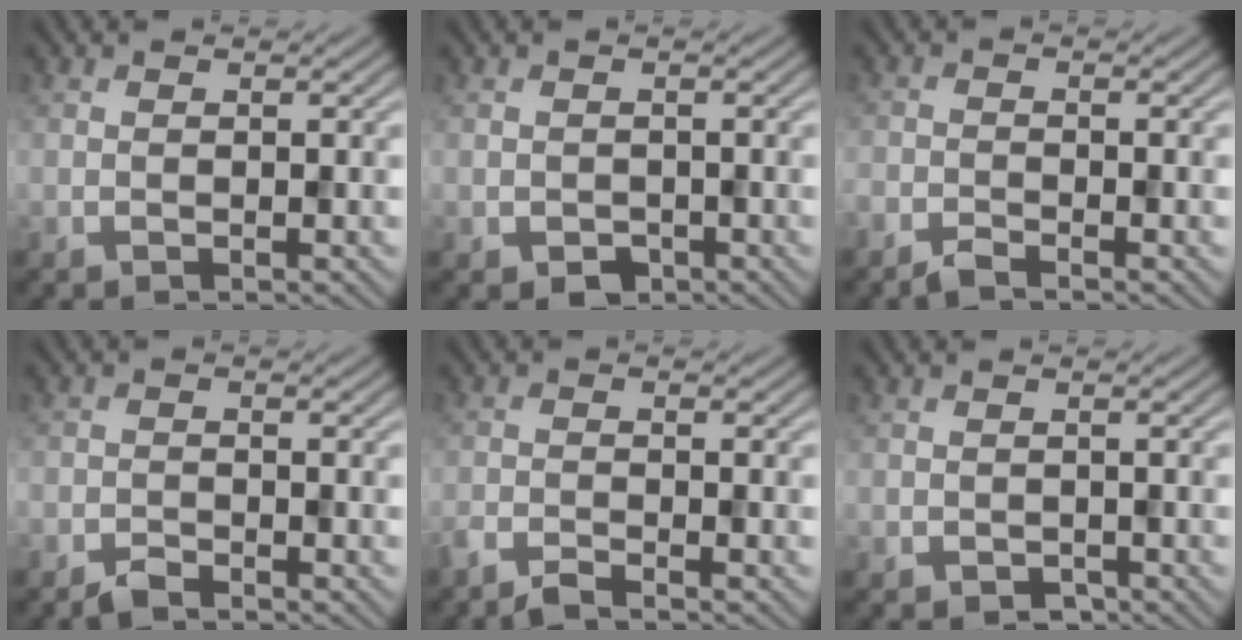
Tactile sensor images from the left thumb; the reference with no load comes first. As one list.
[{"total": 1.7, "force": [-0.8, 1.4, 0.6], "torque": [-0.012, -0.011, -0.014]}, {"total": 1.8, "force": [-1.6, 0.2, 0.8], "torque": [-0.017, -0.002, -0.040]}, {"total": 1.6, "force": [-1.5, 0.4, 0.6], "torque": [-0.009, 0.000, -0.034]}, {"total": 2.4, "force": [-2.1, 0.2, 1.1], "torque": [-0.024, -0.004, -0.050]}, {"total": 1.2, "force": [-0.7, 0.9, 0.4], "torque": [-0.007, -0.008, -0.013]}]